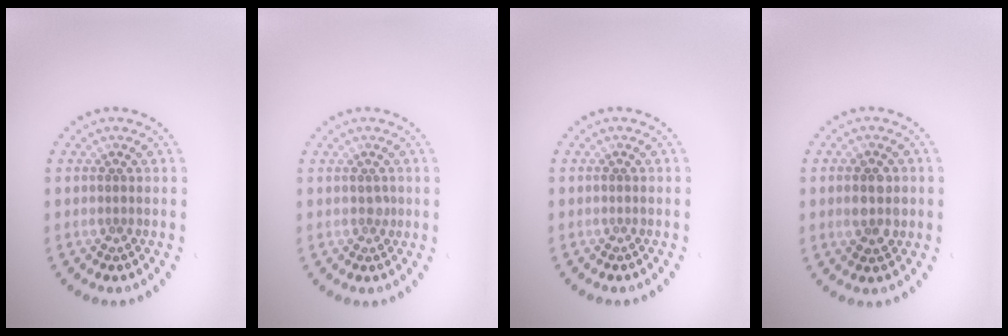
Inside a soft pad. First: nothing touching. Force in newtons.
{"total": 0.6, "press": 0.5, "slide": 0.2}
{"total": 0.0}
{"total": 2.8, "press": 2.8, "slide": 0.1}